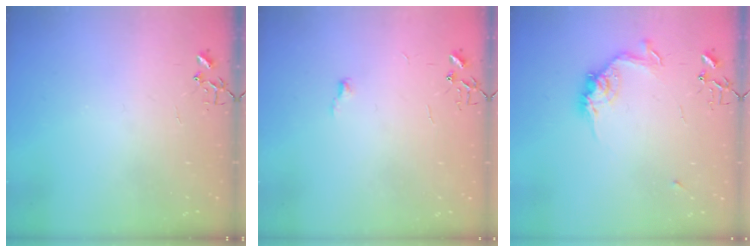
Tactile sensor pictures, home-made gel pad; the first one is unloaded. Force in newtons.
{"total": 3.5, "press": 3.5, "slide": 0.4}
{"total": 10.9, "press": 10.9, "slide": 0.5}